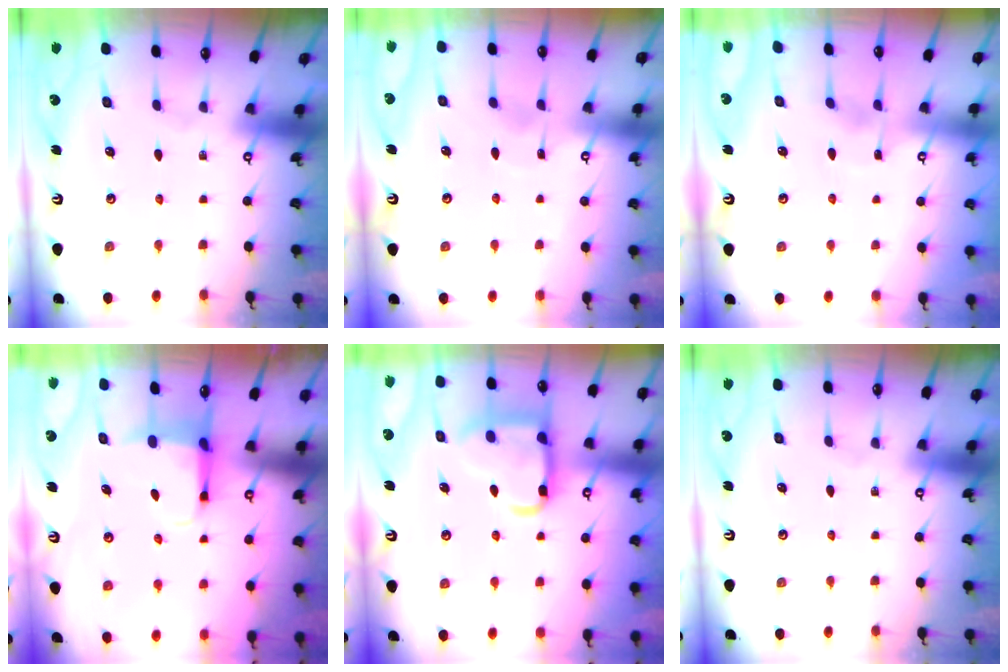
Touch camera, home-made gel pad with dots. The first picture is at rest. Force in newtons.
{"total": 4.0, "press": 4.0, "slide": 0.5}
{"total": 3.0, "press": 3.0, "slide": 0.3}
{"total": 4.5, "press": 4.4, "slide": 1.2}
{"total": 17.5, "press": 17.4, "slide": 1.6}
{"total": 0.0}